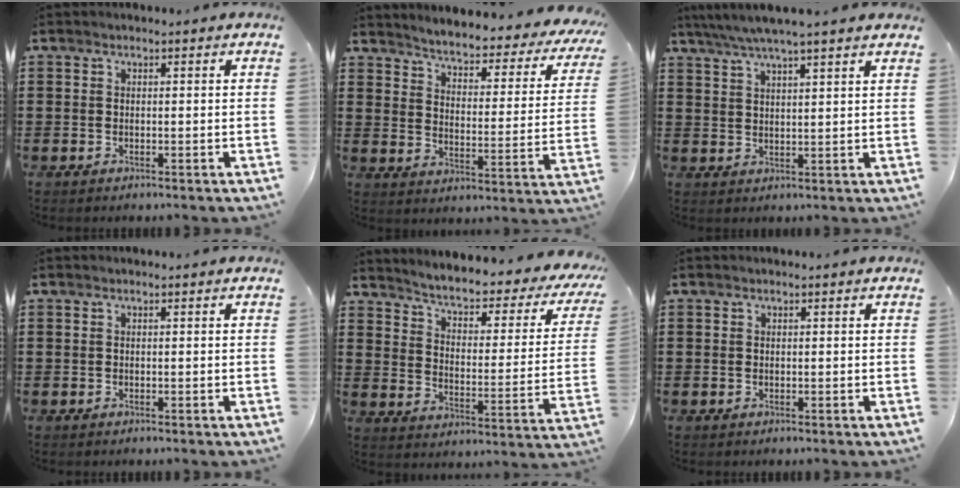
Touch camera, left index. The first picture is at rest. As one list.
[{"total": 3.1, "force": [3.0, -0.2, 0.7], "torque": [-0.035, -0.034, 0.039]}, {"total": 4.5, "force": [3.9, -0.2, 2.3], "torque": [-0.056, -0.012, 0.068]}, {"total": 0.0}, {"total": 3.7, "force": [2.7, 0.6, 2.5], "torque": [-0.063, -0.029, 0.034]}, {"total": 0.0}]